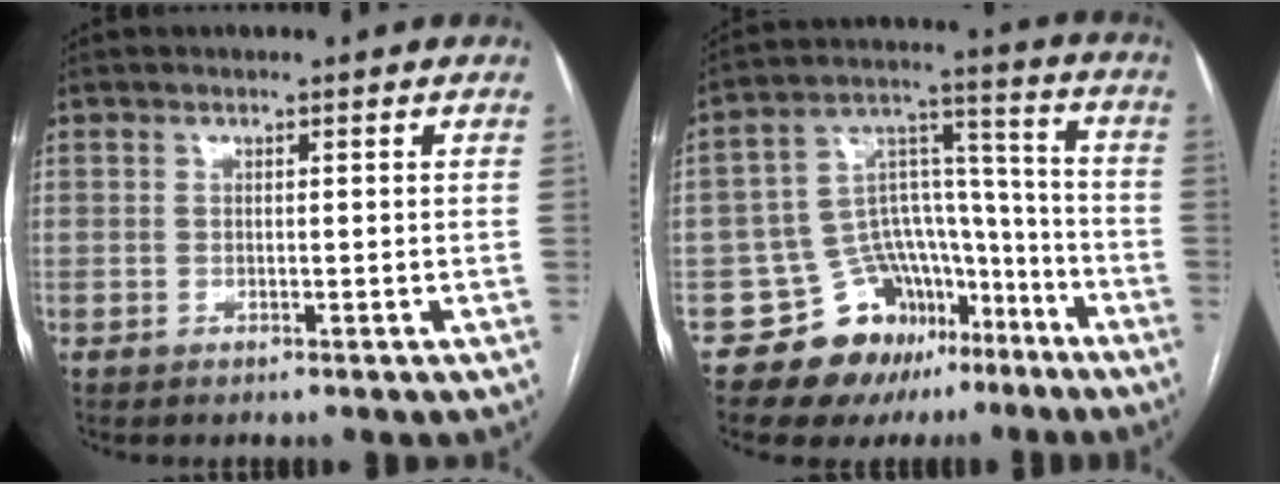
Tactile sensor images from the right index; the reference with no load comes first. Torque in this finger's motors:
{"motor_torque": [0.03, -0.40, -0.69, -0.21]}